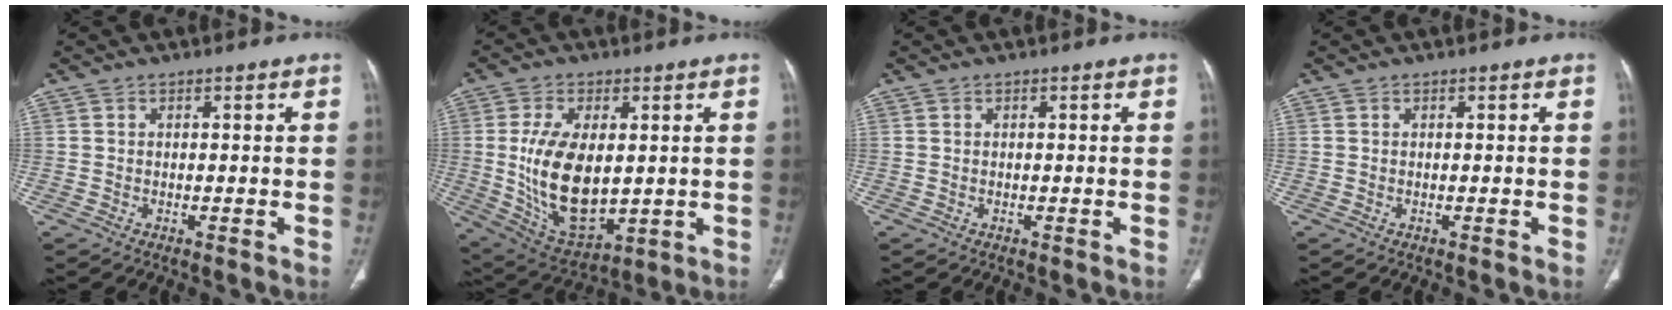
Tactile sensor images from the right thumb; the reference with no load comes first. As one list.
[{"total": 16.8, "force": [0.5, 9.2, 14.1], "torque": [-0.246, -0.015, 0.032]}, {"total": 0.0}, {"total": 0.0}]